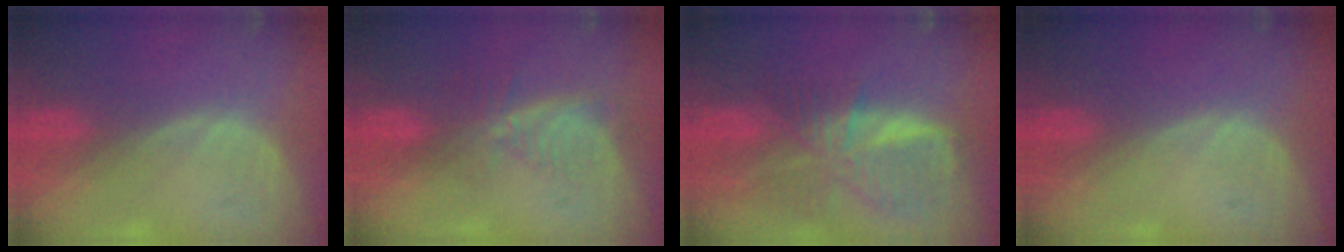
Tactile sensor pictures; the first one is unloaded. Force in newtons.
{"total": 5.5, "press": 4.6, "slide": 3.0}
{"total": 9.2, "press": 8.0, "slide": 4.5}
{"total": 0.0}